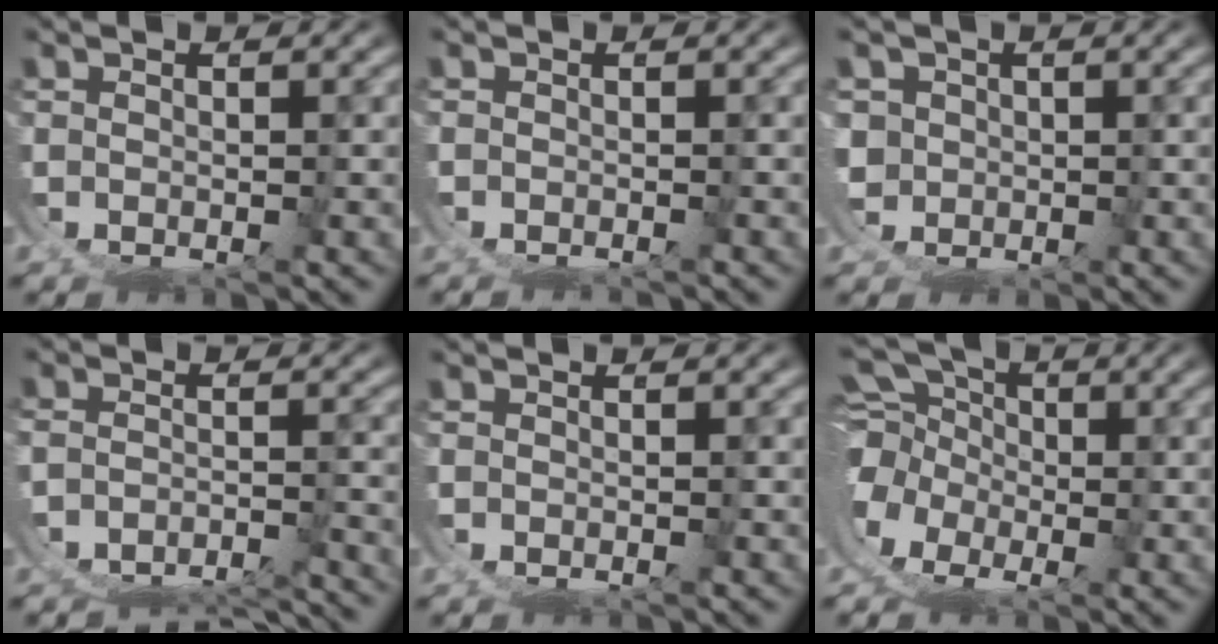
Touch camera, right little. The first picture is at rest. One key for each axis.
{"total": 1.5, "fx": -1.5, "fy": 0.1, "fz": -0.1, "tx": 0.003, "ty": -0.005, "tz": -0.021}
{"total": 4.0, "fx": 0.1, "fy": 3.6, "fz": 1.7, "tx": -0.048, "ty": -0.023, "tz": 0.006}
{"total": 8.3, "fx": -7.2, "fy": 3.2, "fz": 2.6, "tx": -0.041, "ty": -0.031, "tz": -0.103}
{"total": 0.9, "fx": -0.9, "fy": 0.1, "fz": -0.1, "tx": 0.006, "ty": -0.003, "tz": -0.014}
{"total": 11.8, "fx": -0.2, "fy": 10.6, "fz": 5.3, "tx": -0.121, "ty": -0.034, "tz": -0.011}